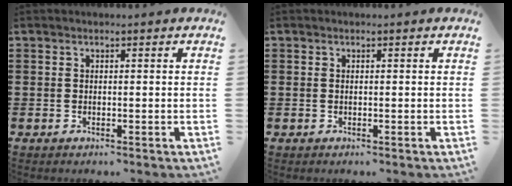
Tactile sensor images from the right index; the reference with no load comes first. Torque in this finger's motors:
{"motor_torque": [-0.24, 0.23, 0.03, -0.01]}